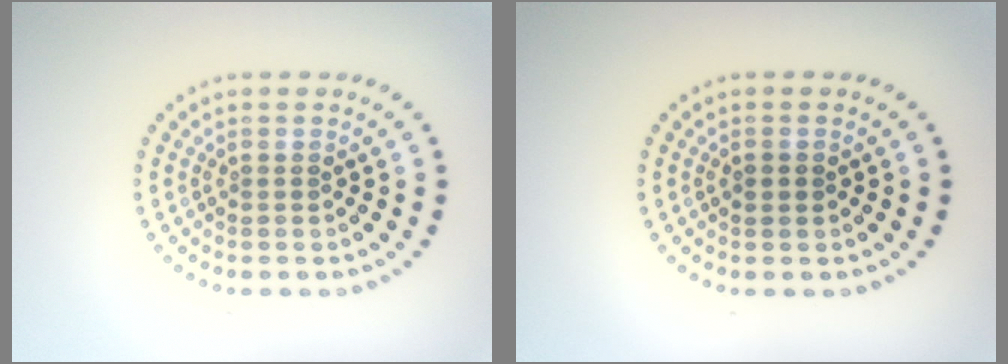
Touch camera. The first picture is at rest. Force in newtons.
{"total": 1.2, "press": 1.2, "slide": 0.1}